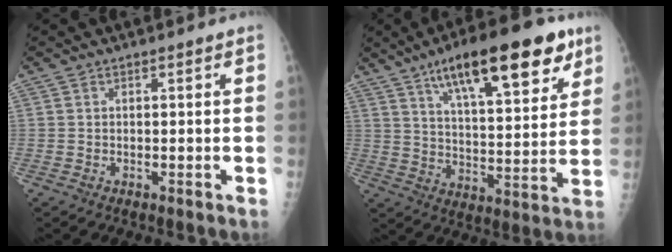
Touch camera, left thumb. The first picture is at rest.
{"total": 21.8, "force": [12.4, 7.0, 16.5], "torque": [-0.224, -0.034, 0.196]}